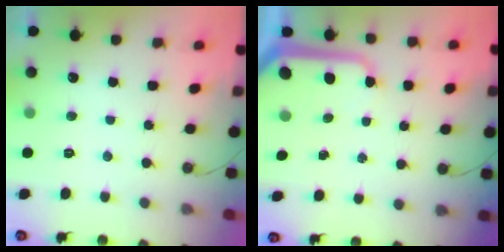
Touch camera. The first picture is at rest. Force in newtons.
{"total": 9.9, "press": 9.8, "slide": 1.1}